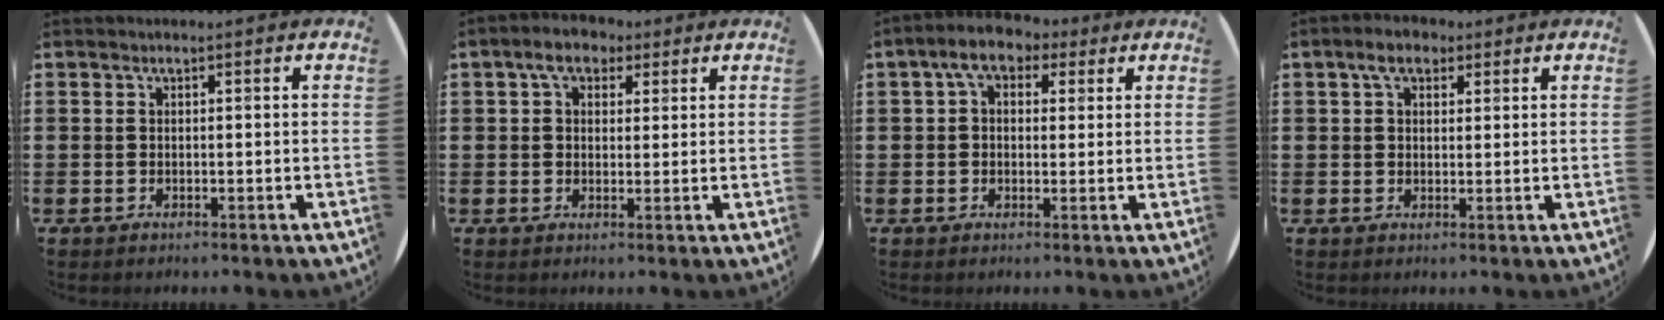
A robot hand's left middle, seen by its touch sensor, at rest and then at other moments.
{"total": 4.4, "force": [2.8, 2.8, 1.9], "torque": [-0.031, 0.010, 0.048]}
{"total": 5.5, "force": [3.8, 3.1, 2.6], "torque": [-0.056, 0.004, 0.068]}
{"total": 3.9, "force": [2.5, 2.1, 2.0], "torque": [-0.028, 0.006, 0.042]}